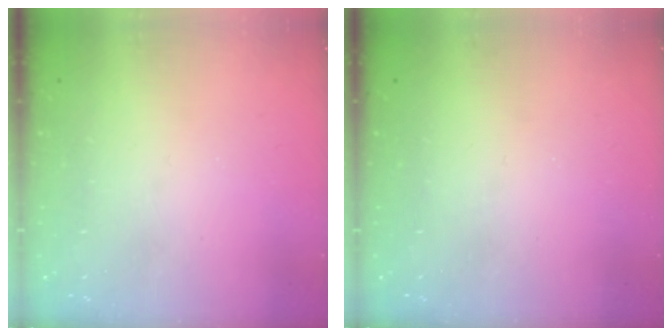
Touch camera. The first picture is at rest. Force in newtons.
{"total": 0.0}